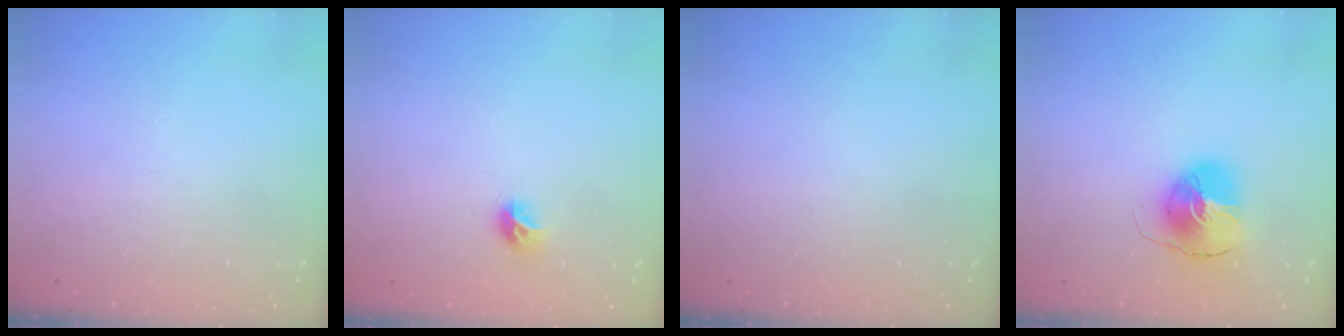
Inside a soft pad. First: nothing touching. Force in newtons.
{"total": 5.8, "press": 5.8, "slide": 0.5}
{"total": 0.0}
{"total": 8.7, "press": 8.7, "slide": 1.1}